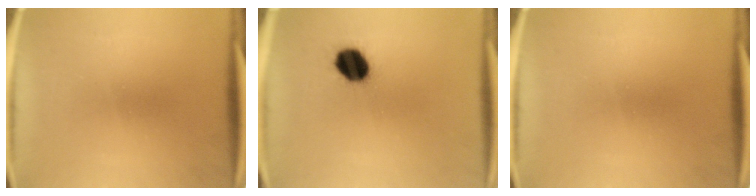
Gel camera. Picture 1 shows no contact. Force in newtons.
{"total": 8.9}
{"total": 0.0}